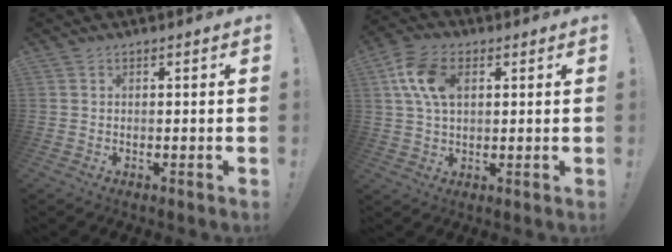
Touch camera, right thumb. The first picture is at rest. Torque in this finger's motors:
{"motor_torque": [-0.39, 0.90, 1.09, -0.11, 0.42]}